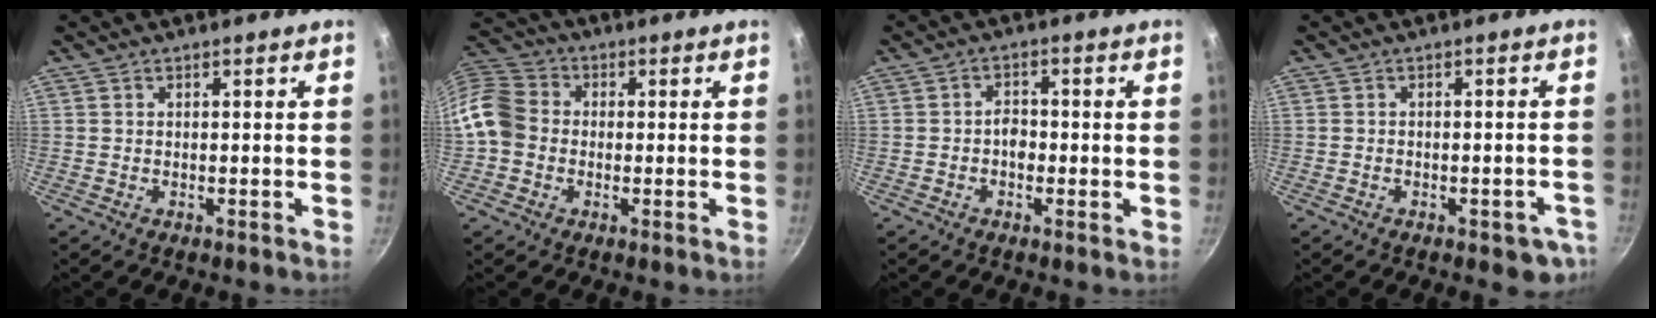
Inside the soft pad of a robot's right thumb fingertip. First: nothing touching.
{"total": 9.4, "force": [-1.4, 7.9, 4.9], "torque": [-0.068, 0.020, -0.051]}
{"total": 2.8, "force": [-0.7, 2.0, 1.9], "torque": [-0.018, 0.011, -0.015]}
{"total": 5.2, "force": [-2.6, 2.7, 3.7], "torque": [-0.020, 0.024, -0.018]}